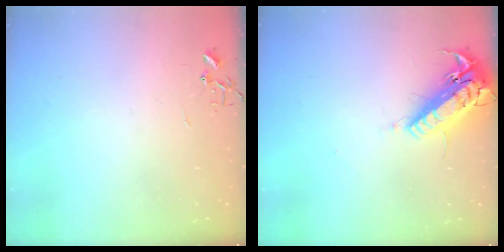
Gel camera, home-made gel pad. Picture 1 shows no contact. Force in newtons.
{"total": 17.6, "press": 17.3, "slide": 3.4}